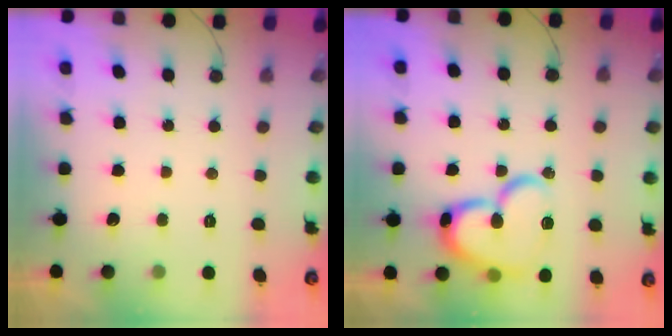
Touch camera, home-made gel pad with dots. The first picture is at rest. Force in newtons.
{"total": 18.1, "press": 18.0, "slide": 1.8}